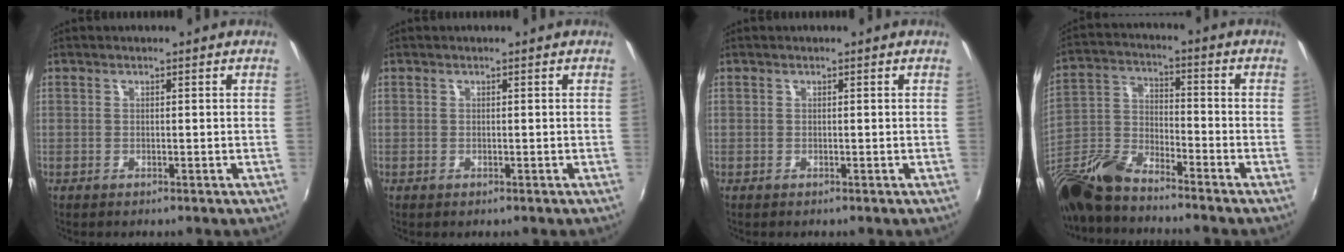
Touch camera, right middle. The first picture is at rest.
{"total": 0.0}
{"total": 0.0}
{"total": 13.9, "force": [-10.9, 3.9, 7.7], "torque": [-0.175, -0.021, -0.221]}